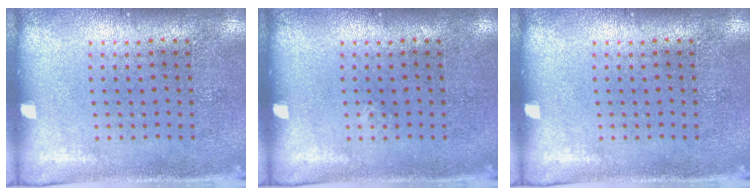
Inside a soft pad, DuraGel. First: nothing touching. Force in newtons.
{"total": 0.0}
{"total": 0.0}